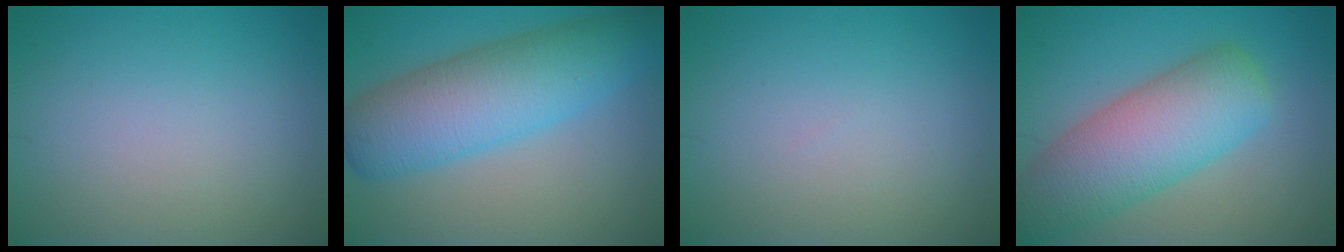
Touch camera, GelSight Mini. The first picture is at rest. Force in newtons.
{"total": 8.6, "press": 8.6, "slide": 0.2}
{"total": 0.0}
{"total": 8.8, "press": 8.8, "slide": 0.4}